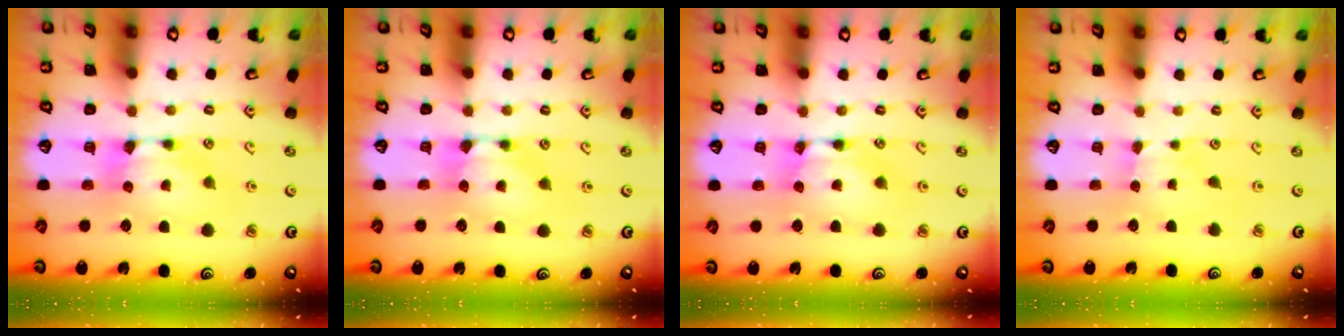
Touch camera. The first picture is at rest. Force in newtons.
{"total": 0.6, "press": 0.3, "slide": 0.5}
{"total": 1.5, "press": 1.5, "slide": 0.2}
{"total": 2.2, "press": 2.1, "slide": 0.4}